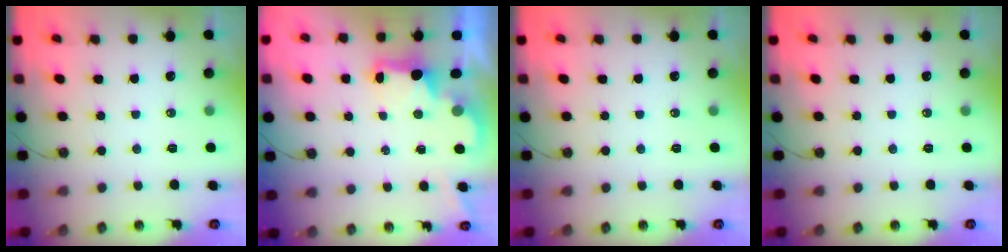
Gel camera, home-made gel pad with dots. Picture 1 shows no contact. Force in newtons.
{"total": 2.3, "press": 2.2, "slide": 0.8}
{"total": 0.0}
{"total": 0.0}